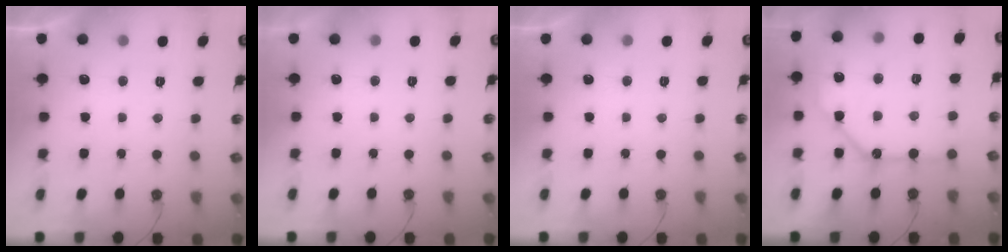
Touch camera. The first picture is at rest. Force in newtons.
{"total": 0.0}
{"total": 0.0}
{"total": 14.6, "press": 14.5, "slide": 1.6}